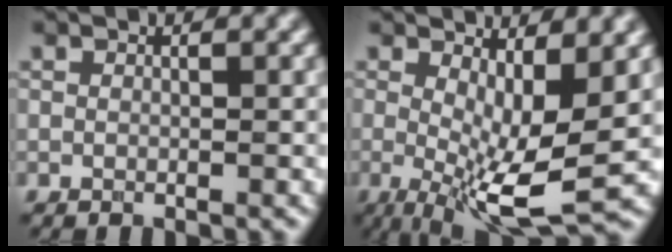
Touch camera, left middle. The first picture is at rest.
{"total": 8.8, "force": [-0.3, 2.7, 8.4], "torque": [-0.147, -0.018, -0.002]}